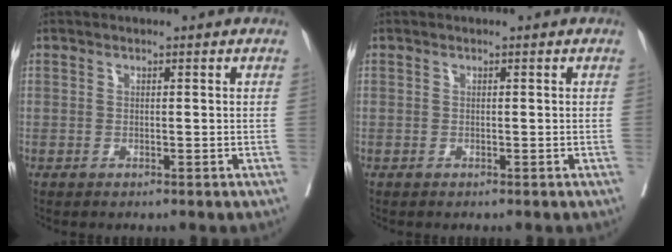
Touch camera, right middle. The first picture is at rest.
{"total": 0.0}